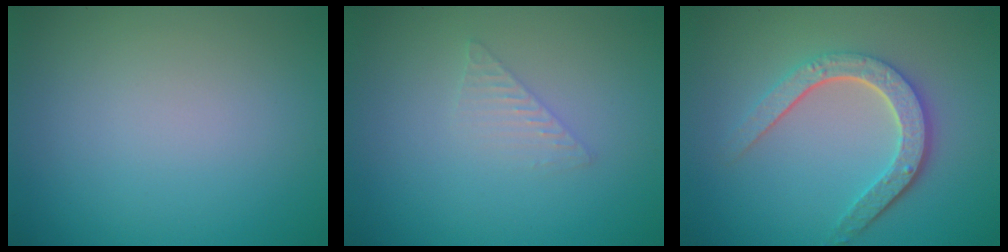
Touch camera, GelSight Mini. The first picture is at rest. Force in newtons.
{"total": 1.4, "press": 1.4, "slide": 0.1}
{"total": 4.8, "press": 3.7, "slide": 3.0}